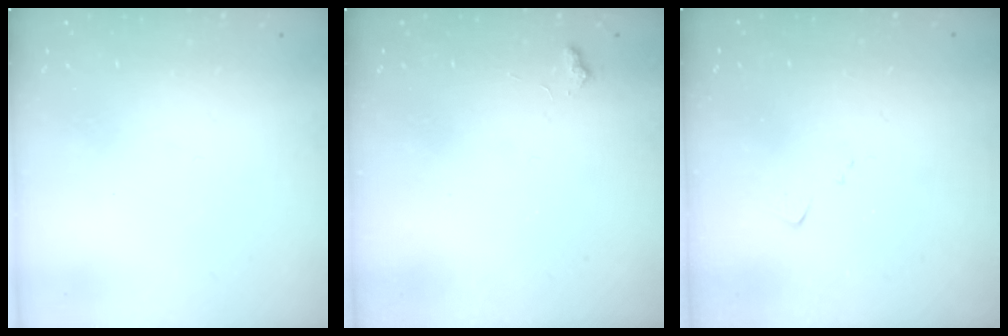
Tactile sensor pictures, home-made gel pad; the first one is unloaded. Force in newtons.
{"total": 4.4, "press": 4.4, "slide": 0.7}
{"total": 4.5, "press": 4.5, "slide": 0.5}